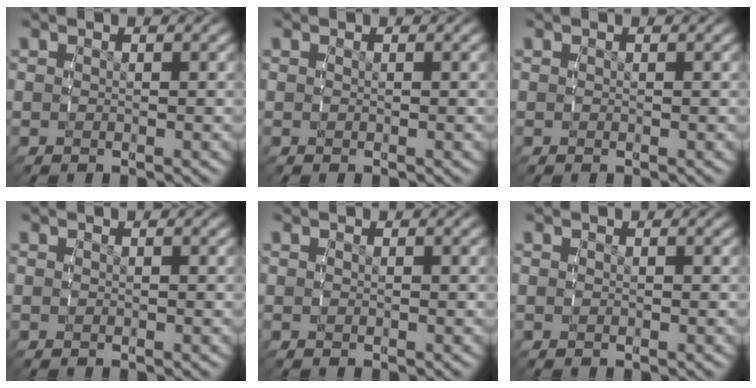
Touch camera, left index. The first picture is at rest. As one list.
[{"total": 0.0}, {"total": 0.0}, {"total": 0.0}, {"total": 0.0}, {"total": 0.0}]